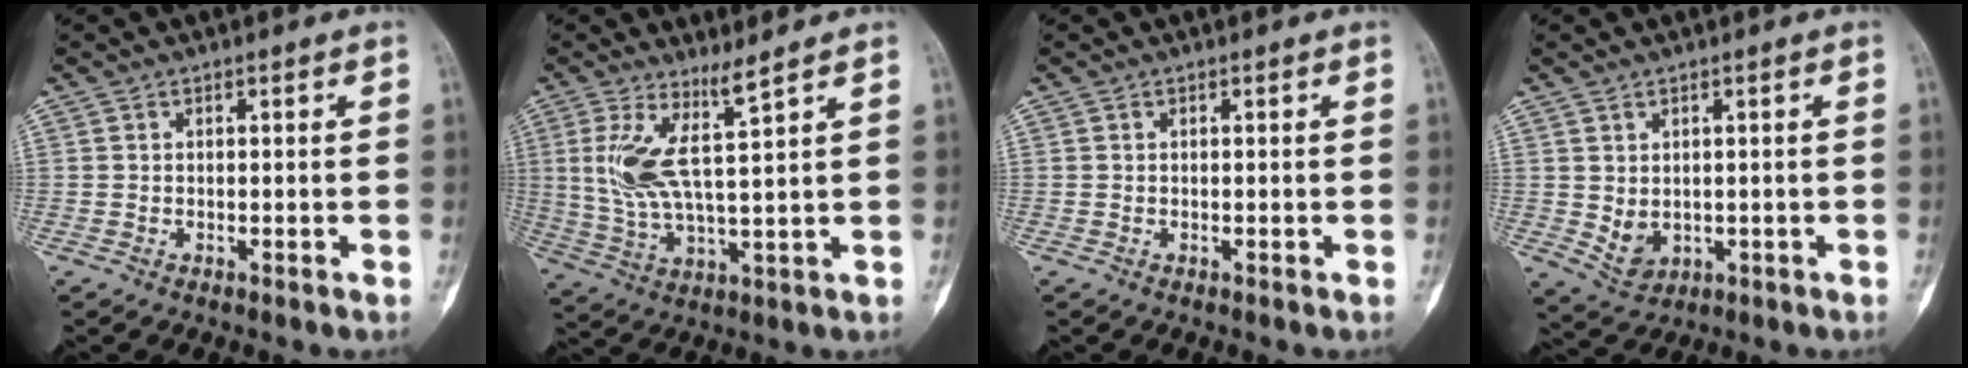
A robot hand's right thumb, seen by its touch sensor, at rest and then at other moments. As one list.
[{"total": 8.6, "force": [4.1, 0.6, 7.6], "torque": [-0.170, -0.038, 0.088]}, {"total": 0.0}, {"total": 4.0, "force": [0.1, 3.1, 2.6], "torque": [-0.036, -0.010, 0.019]}]